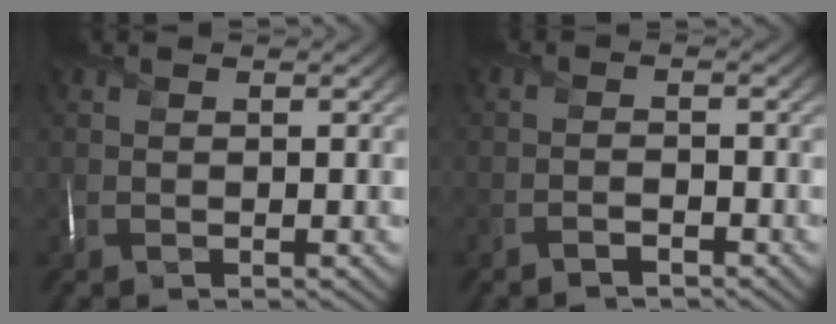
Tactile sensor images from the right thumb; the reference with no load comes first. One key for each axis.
{"total": 1.9, "fx": -1.6, "fy": 0.5, "fz": 0.8, "tx": -0.016, "ty": 0.000, "tz": -0.036}